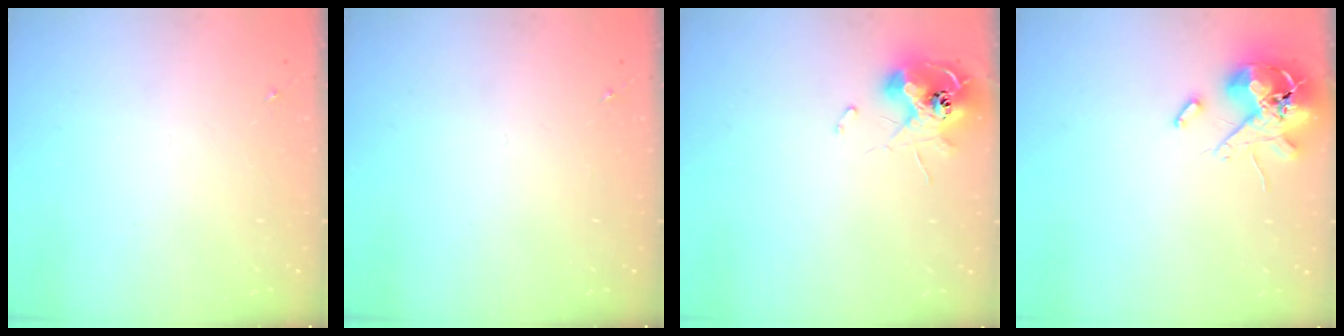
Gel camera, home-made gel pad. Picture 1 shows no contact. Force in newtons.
{"total": 0.0}
{"total": 11.2, "press": 11.2, "slide": 0.8}
{"total": 13.0, "press": 12.8, "slide": 2.1}